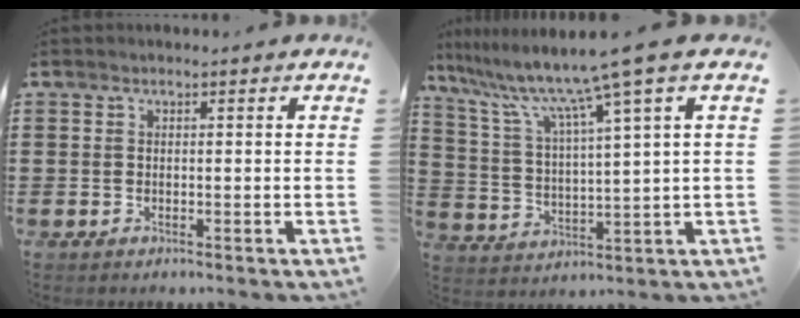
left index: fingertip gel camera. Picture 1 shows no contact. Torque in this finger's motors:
{"motor_torque": [1.10, -1.04, 0.50, 0.21]}